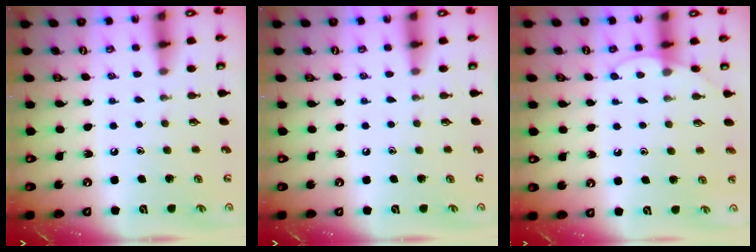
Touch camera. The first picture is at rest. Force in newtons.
{"total": 0.0}
{"total": 4.8, "press": 4.7, "slide": 0.4}